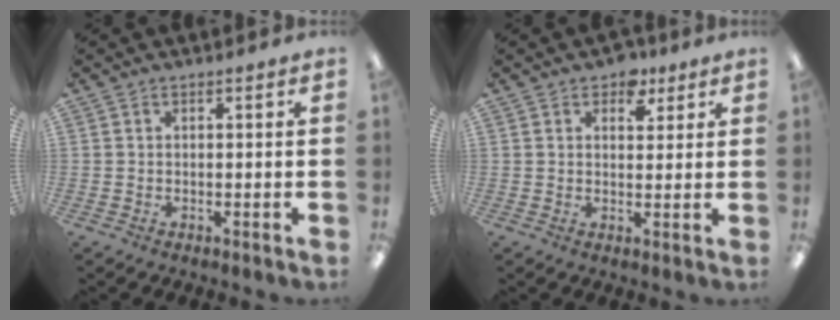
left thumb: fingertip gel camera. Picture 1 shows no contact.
{"total": 5.0, "force": [3.1, 3.1, 2.4], "torque": [-0.015, -0.011, 0.049]}